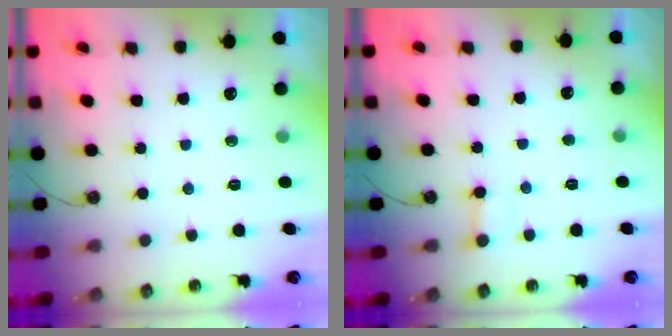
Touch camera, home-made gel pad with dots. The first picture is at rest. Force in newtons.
{"total": 2.8, "press": 2.8, "slide": 0.4}